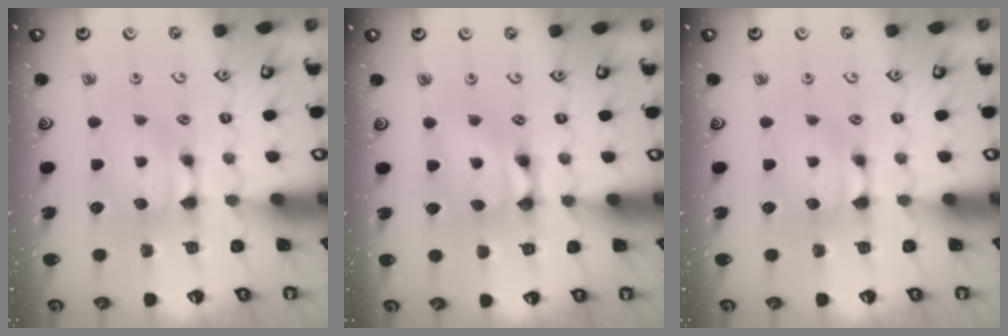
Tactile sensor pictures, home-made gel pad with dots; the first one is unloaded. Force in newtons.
{"total": 2.5, "press": 2.5, "slide": 0.2}
{"total": 0.0}